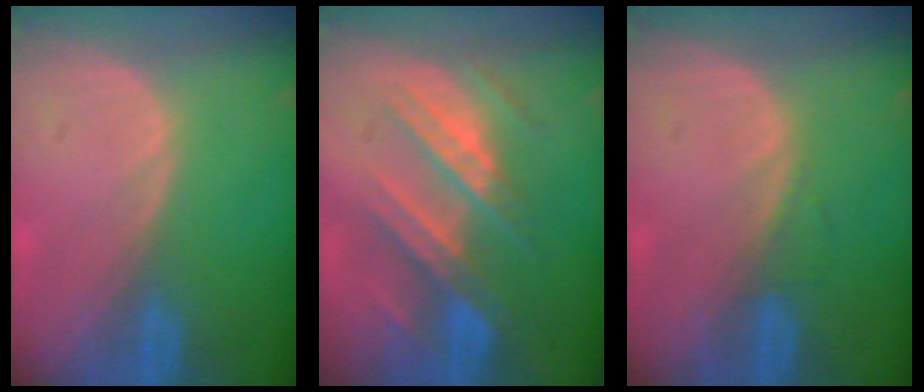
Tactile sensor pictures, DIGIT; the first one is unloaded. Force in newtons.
{"total": 8.6, "press": 8.1, "slide": 2.7}
{"total": 0.7, "press": 0.7, "slide": 0.1}